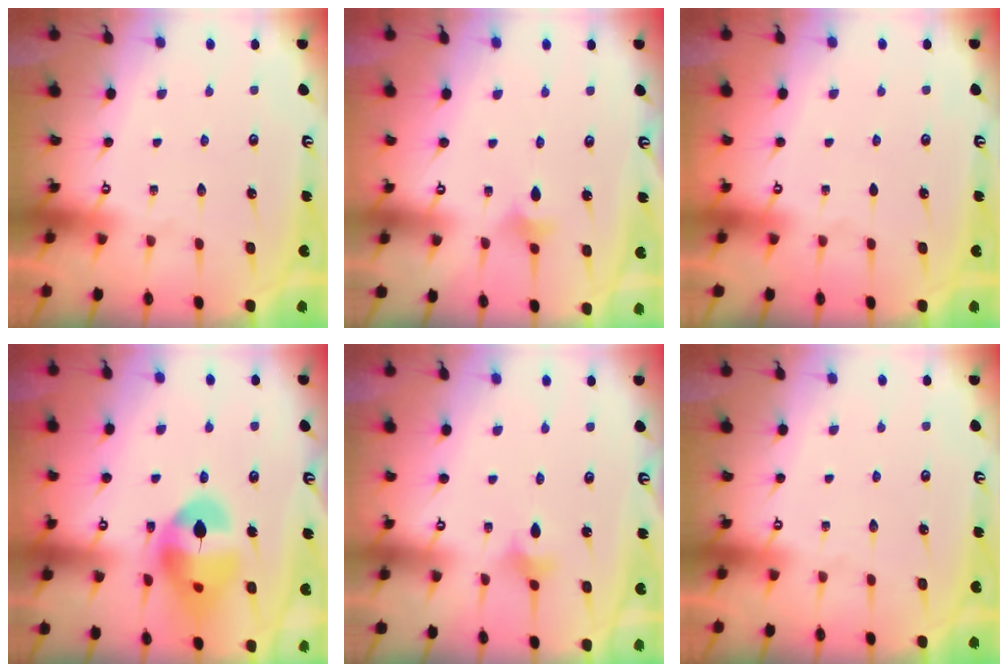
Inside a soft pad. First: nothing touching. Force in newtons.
{"total": 4.2, "press": 4.1, "slide": 1.0}
{"total": 0.0}
{"total": 15.9, "press": 15.7, "slide": 2.1}
{"total": 3.1, "press": 3.1, "slide": 0.5}
{"total": 0.0}